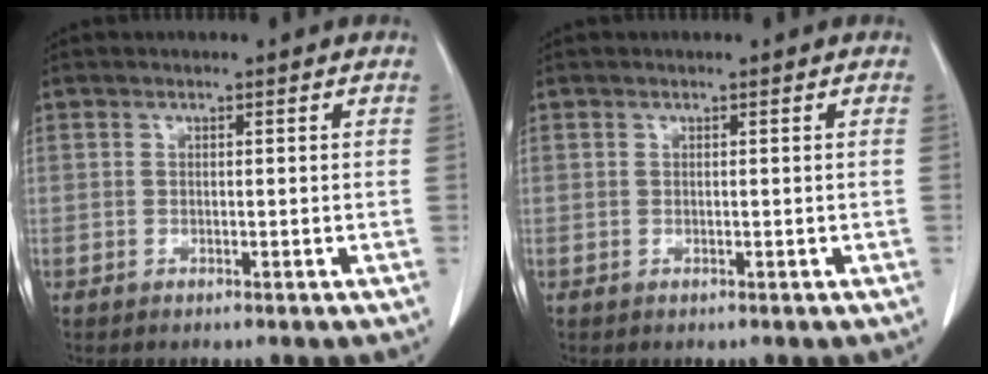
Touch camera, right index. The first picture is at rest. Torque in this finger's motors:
{"motor_torque": [0.00, 0.00, 0.00, 0.00]}